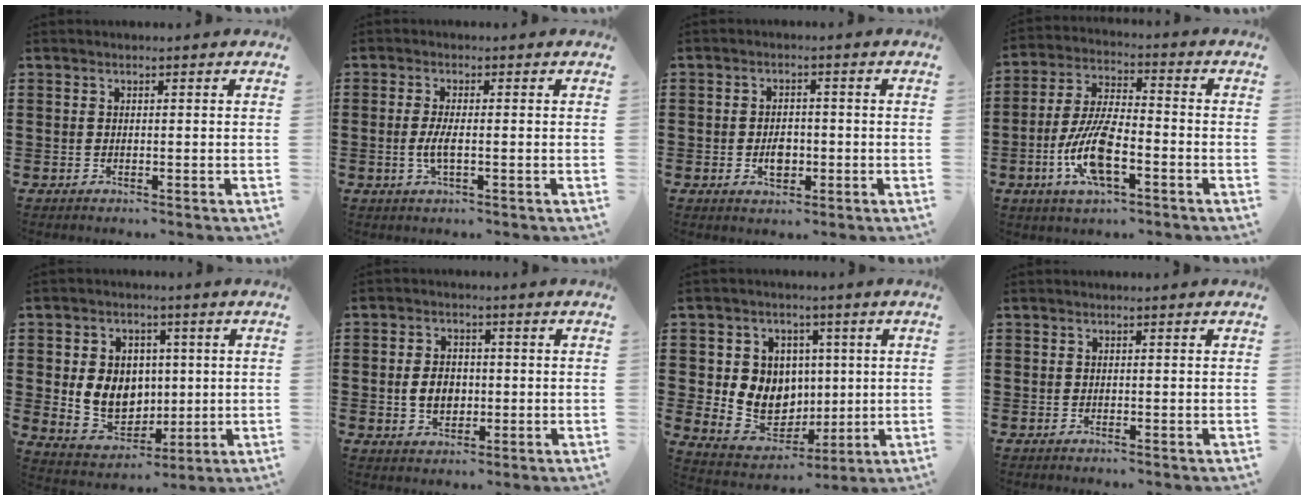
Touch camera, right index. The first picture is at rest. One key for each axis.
{"total": 3.2, "fx": -0.6, "fy": 0.6, "fz": 3.1, "tx": -0.069, "ty": -0.007, "tz": -0.017}
{"total": 3.4, "fx": -0.9, "fy": 2.1, "fz": 2.5, "tx": -0.040, "ty": 0.000, "tz": -0.017}
{"total": 10.8, "fx": -3.8, "fy": 3.8, "fz": 9.4, "tx": -0.205, "ty": -0.005, "tz": -0.072}
{"total": 8.1, "fx": 0.7, "fy": 7.1, "fz": 3.9, "tx": -0.080, "ty": 0.007, "tz": 0.015}
{"total": 4.4, "fx": -0.4, "fy": 3.1, "fz": 3.1, "tx": -0.063, "ty": 0.002, "tz": -0.013}
{"total": 8.1, "fx": 1.0, "fy": 7.7, "fz": 2.5, "tx": -0.066, "ty": 0.002, "tz": 0.026}
{"total": 0.0}